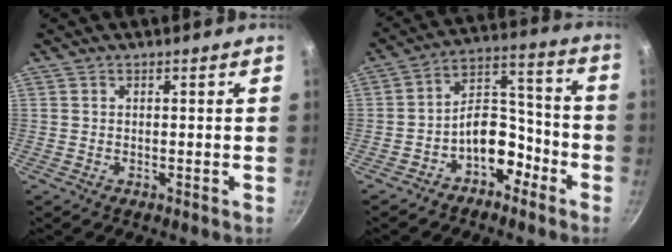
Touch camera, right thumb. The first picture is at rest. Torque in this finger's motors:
{"motor_torque": [1.59, 1.08, 1.06, -1.01, 0.26]}